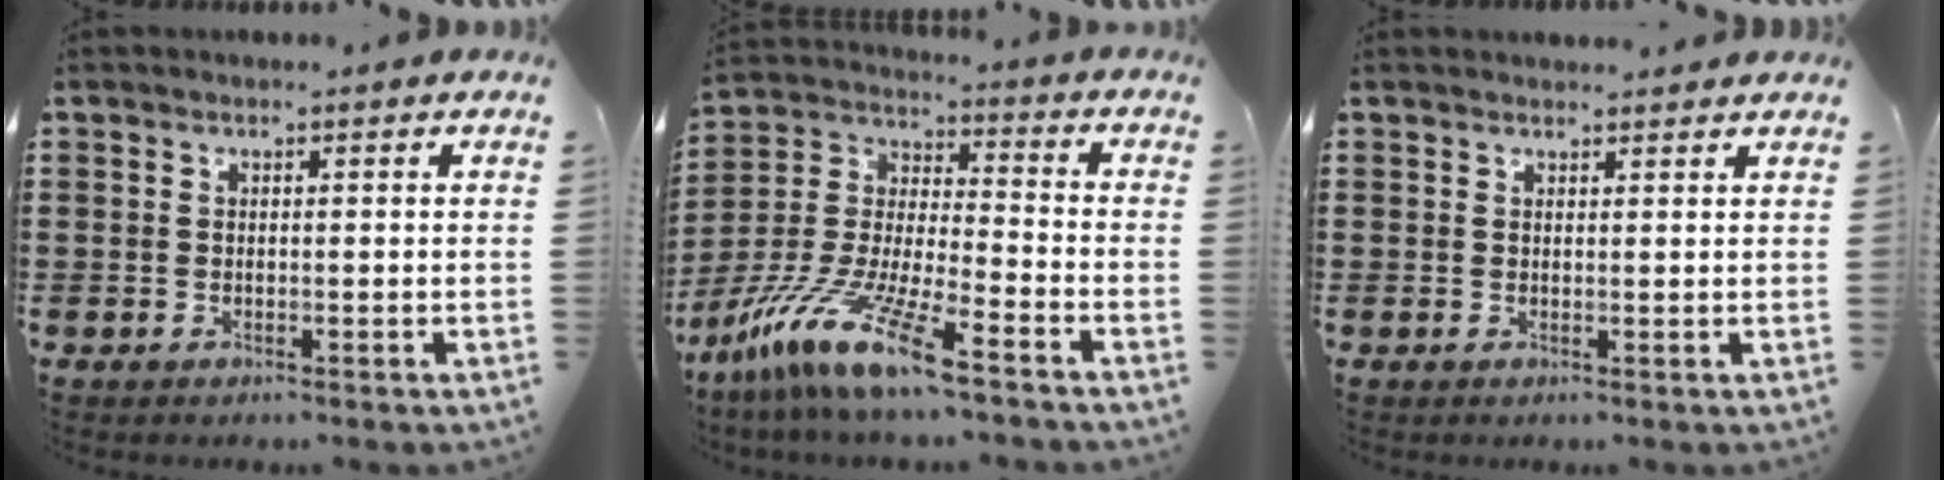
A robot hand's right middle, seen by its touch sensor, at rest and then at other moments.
{"total": 13.2, "force": [-10.4, 0.1, 8.1], "torque": [-0.183, -0.001, -0.208]}
{"total": 1.2, "force": [1.1, 0.1, 0.1], "torque": [0.004, -0.003, 0.020]}